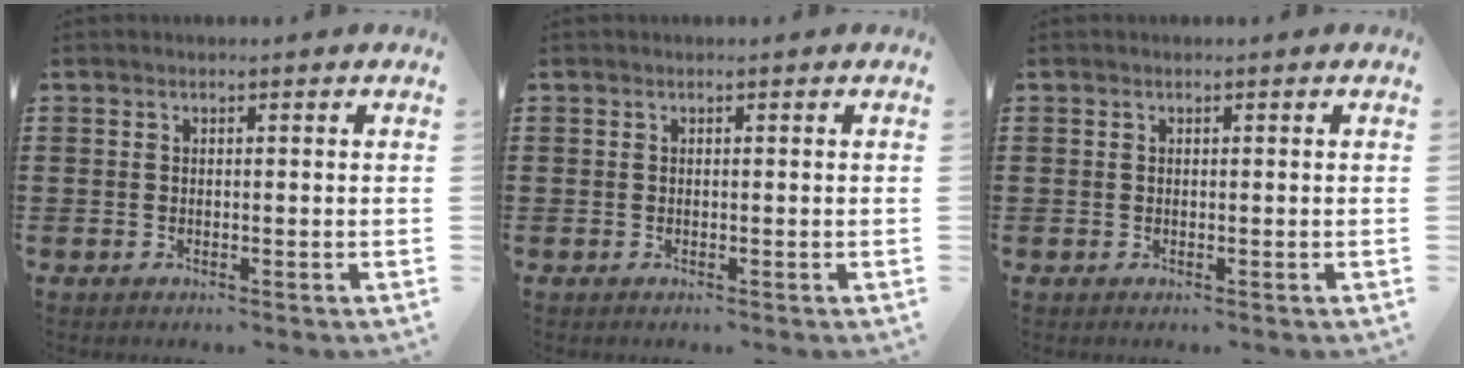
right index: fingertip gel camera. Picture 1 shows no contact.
{"total": 0.0}
{"total": 0.0}